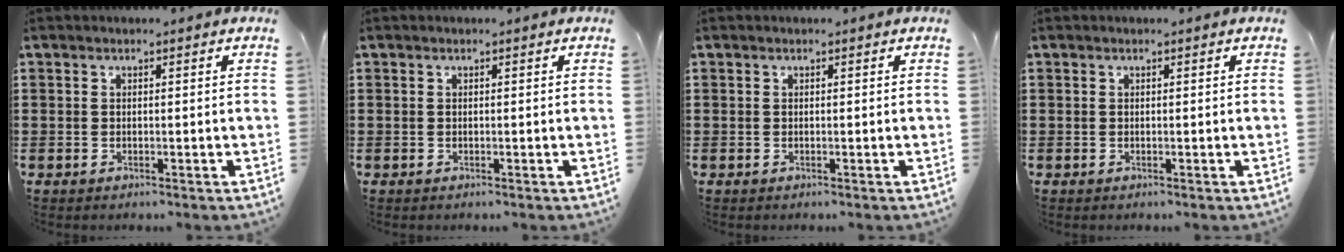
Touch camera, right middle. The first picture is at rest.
{"total": 0.0}
{"total": 0.0}
{"total": 0.0}